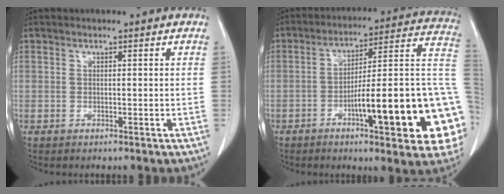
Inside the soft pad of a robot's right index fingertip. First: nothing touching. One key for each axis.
{"total": 23.8, "fx": -6.2, "fy": 3.1, "fz": 22.8, "tx": -0.221, "ty": 0.020, "tz": -0.078}